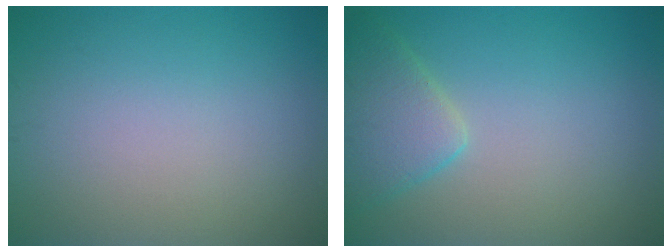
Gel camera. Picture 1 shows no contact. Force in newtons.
{"total": 3.8, "press": 3.8, "slide": 0.3}